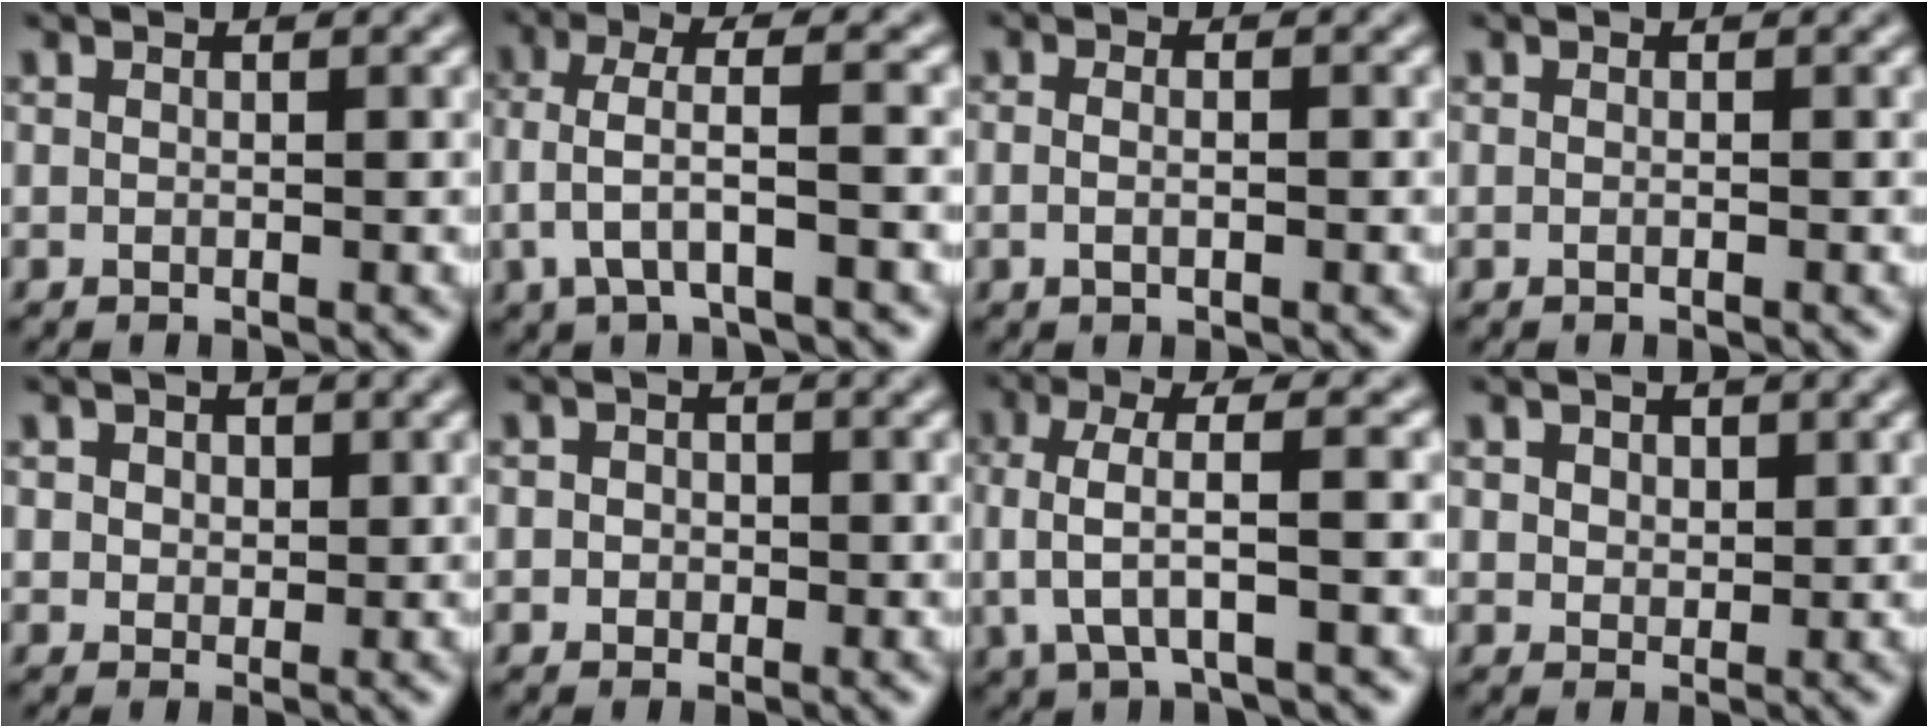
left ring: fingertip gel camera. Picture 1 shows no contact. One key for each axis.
{"total": 3.8, "fx": -0.7, "fy": 1.0, "fz": 3.6, "tx": -0.079, "ty": 0.008, "tz": -0.012}
{"total": 2.9, "fx": 0.4, "fy": 1.6, "fz": 2.4, "tx": -0.015, "ty": 0.011, "tz": -0.019}
{"total": 0.5, "fx": -0.2, "fy": 0.1, "fz": 0.5, "tx": -0.010, "ty": -0.005, "tz": -0.006}
{"total": 2.1, "fx": 0.9, "fy": 1.7, "fz": 0.9, "tx": -0.019, "ty": 0.003, "tz": 0.010}
{"total": 1.8, "fx": 0.1, "fy": 1.6, "fz": 0.9, "tx": -0.003, "ty": 0.003, "tz": -0.013}
{"total": 4.6, "fx": 0.1, "fy": 1.2, "fz": 4.5, "tx": -0.096, "ty": 0.005, "tz": 0.004}
{"total": 2.3, "fx": 1.2, "fy": 1.7, "fz": 1.0, "tx": -0.024, "ty": 0.000, "tz": 0.019}